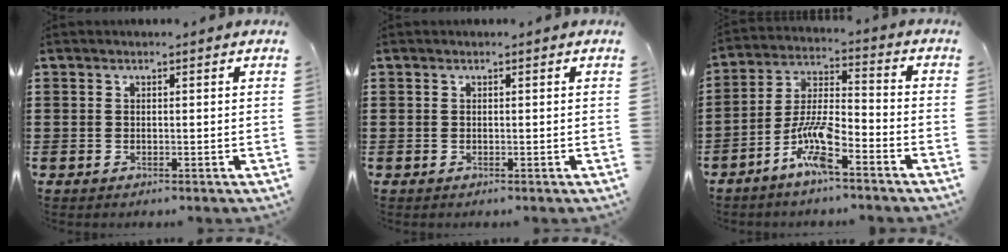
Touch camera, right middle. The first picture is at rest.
{"total": 0.0}
{"total": 8.4, "force": [-5.5, 1.7, 6.1], "torque": [-0.142, -0.005, -0.109]}